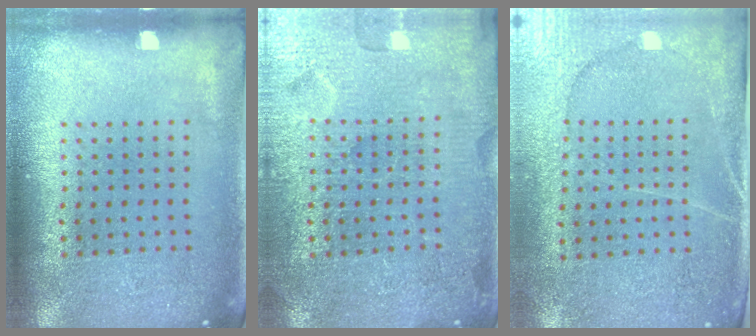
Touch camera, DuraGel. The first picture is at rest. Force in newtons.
{"total": 4.0, "press": 3.9, "slide": 1.0}
{"total": 3.0, "press": 2.8, "slide": 1.3}